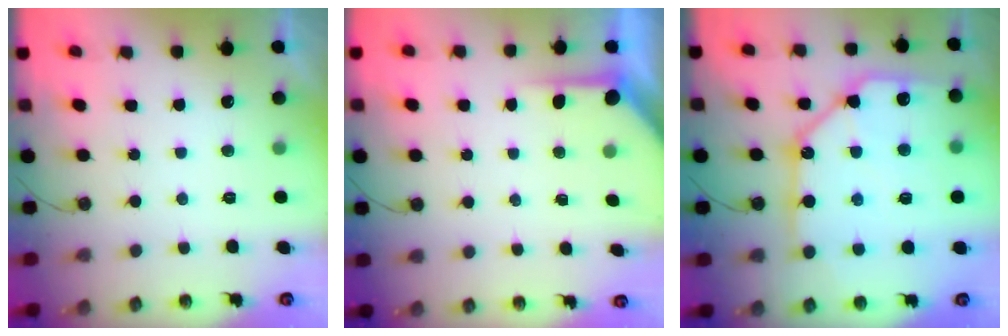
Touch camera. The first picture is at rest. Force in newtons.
{"total": 4.6, "press": 4.6, "slide": 0.2}
{"total": 19.6, "press": 19.4, "slide": 2.4}